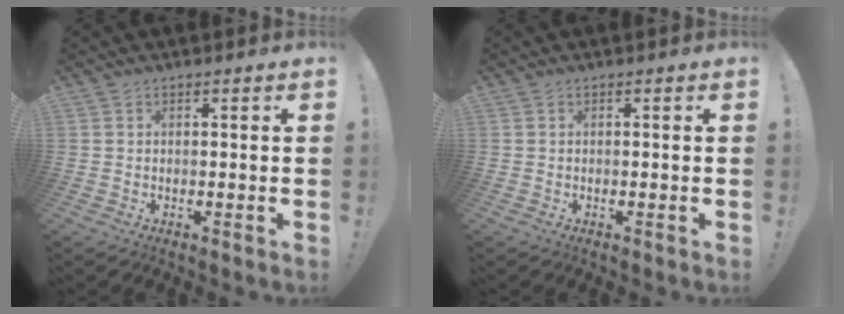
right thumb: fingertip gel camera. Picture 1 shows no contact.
{"total": 0.0}